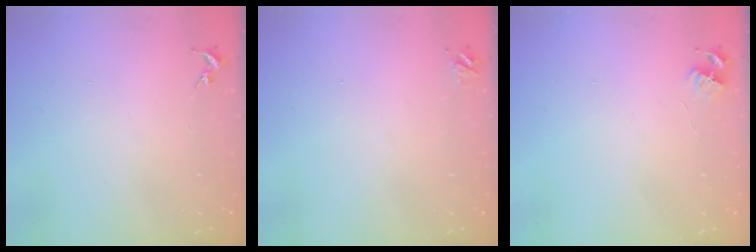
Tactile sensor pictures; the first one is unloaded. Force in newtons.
{"total": 3.7, "press": 3.6, "slide": 0.5}
{"total": 4.5, "press": 4.4, "slide": 0.6}